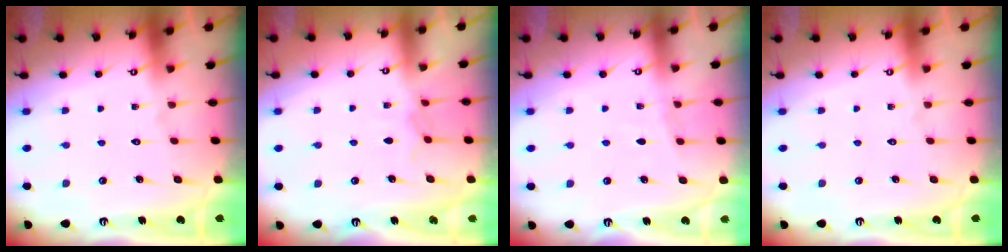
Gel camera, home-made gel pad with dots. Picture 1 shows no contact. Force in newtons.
{"total": 3.9, "press": 3.9, "slide": 0.7}
{"total": 2.5, "press": 2.4, "slide": 0.4}
{"total": 0.0}